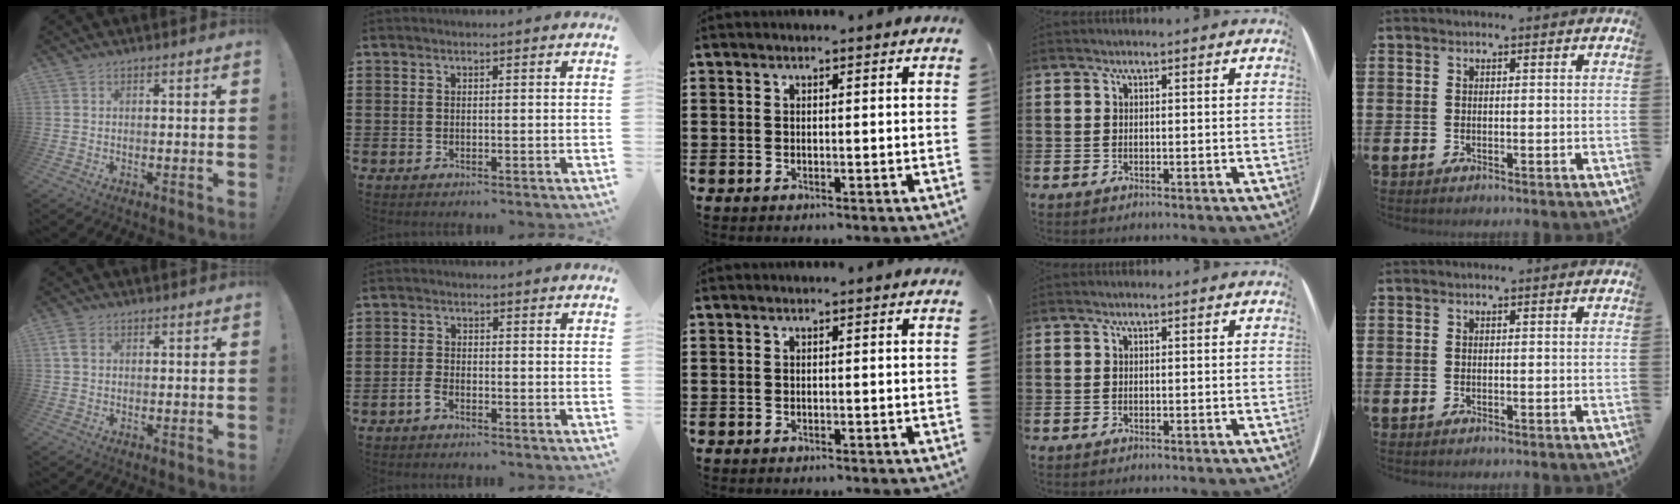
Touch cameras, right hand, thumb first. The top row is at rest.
{"thumb": {"total": 3.7, "force": [1.2, 2.7, 2.4], "torque": [-0.039, 0.005, 0.024]}, "index": {"total": 1.8, "force": [-1.4, 0.8, 1.0], "torque": [-0.028, -0.001, -0.029]}}